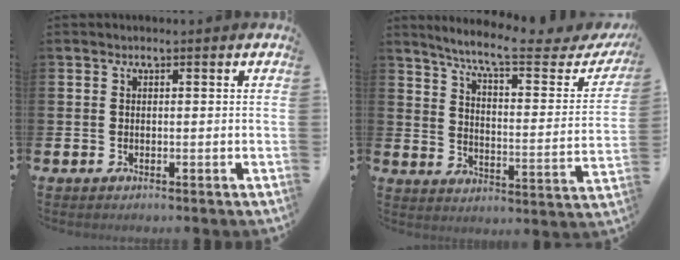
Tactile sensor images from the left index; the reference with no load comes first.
{"total": 9.1, "force": [7.5, 1.3, 4.9], "torque": [-0.107, -0.047, 0.119]}